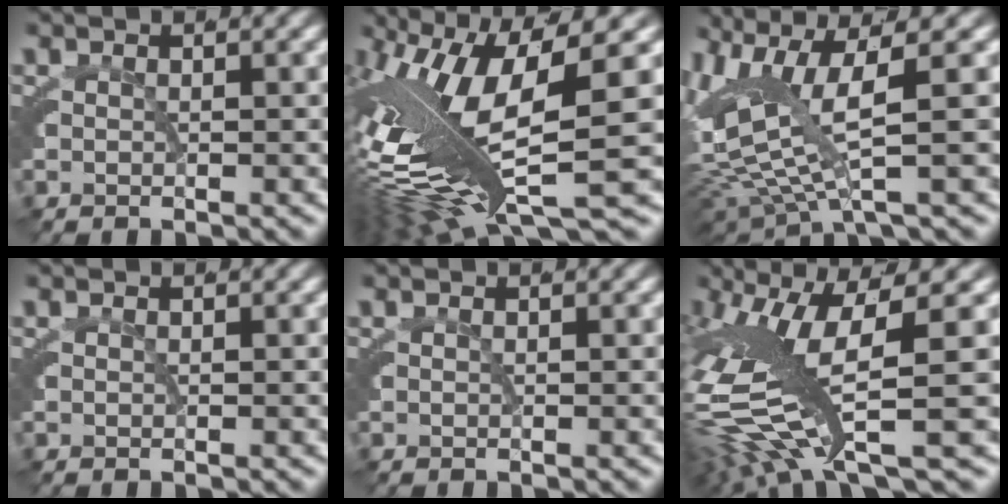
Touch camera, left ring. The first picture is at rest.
{"total": 12.1, "force": [-1.4, 5.0, 11.0], "torque": [-0.217, -0.016, -0.010]}
{"total": 8.6, "force": [0.7, 5.0, 7.0], "torque": [-0.163, -0.018, 0.021]}
{"total": 0.0}
{"total": 0.0}
{"total": 10.8, "force": [-0.8, 4.8, 9.6], "torque": [-0.196, -0.005, -0.008]}